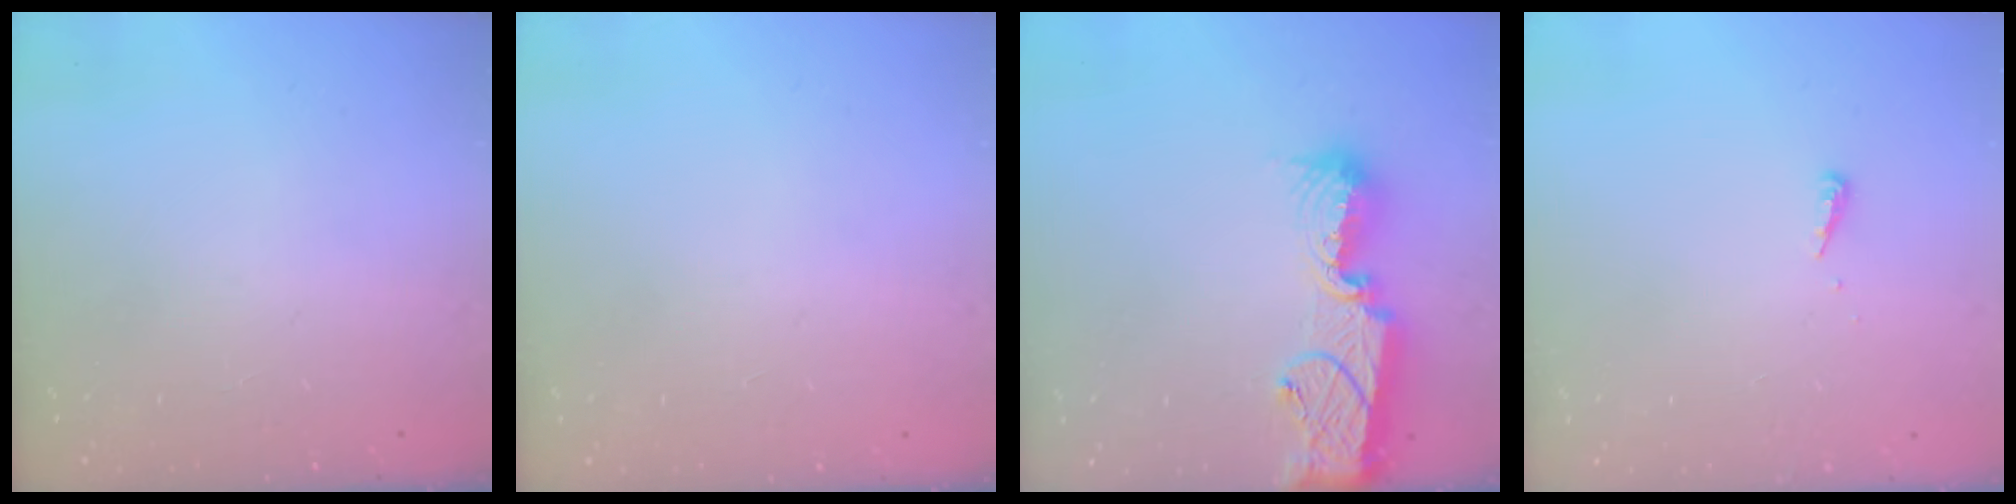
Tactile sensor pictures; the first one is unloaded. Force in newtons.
{"total": 1.1, "press": 0.9, "slide": 0.6}
{"total": 13.4, "press": 13.2, "slide": 2.3}
{"total": 3.9, "press": 3.9, "slide": 0.5}